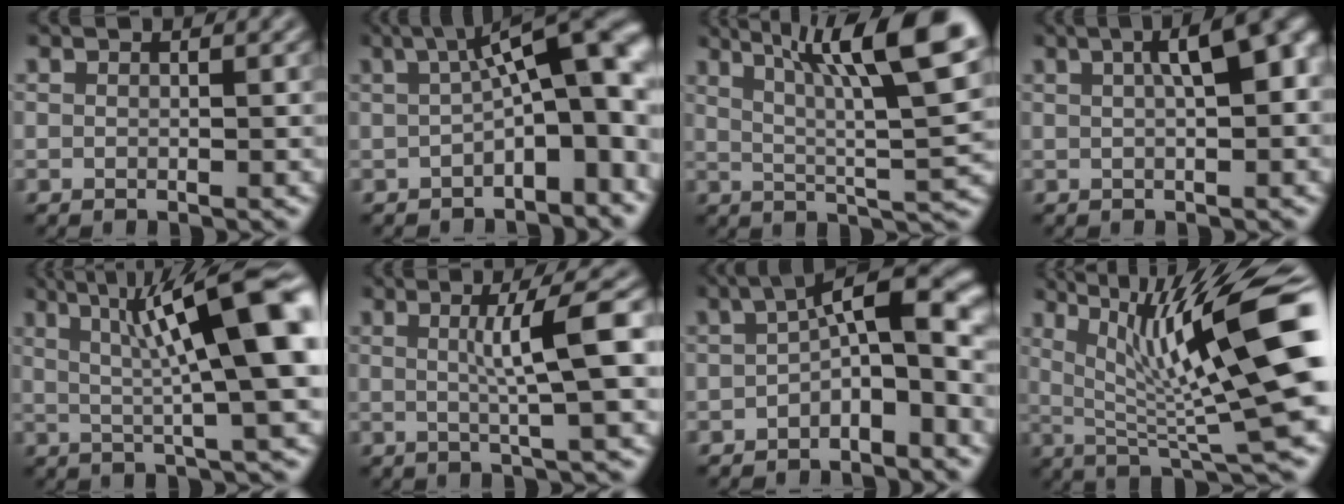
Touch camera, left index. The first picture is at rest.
{"total": 9.2, "force": [0.3, 2.9, 8.8], "torque": [-0.115, 0.020, -0.002]}
{"total": 11.7, "force": [5.4, 2.4, 10.1], "torque": [-0.153, 0.013, 0.088]}
{"total": 6.6, "force": [1.7, 1.9, 6.1], "torque": [-0.067, 0.019, 0.023]}
{"total": 11.6, "force": [3.0, 2.2, 11.0], "torque": [-0.148, 0.016, 0.041]}
{"total": 6.1, "force": [0.9, 1.0, 5.9], "torque": [-0.086, 0.012, 0.012]}
{"total": 7.2, "force": [-0.6, 2.7, 6.6], "torque": [-0.094, 0.024, -0.028]}
{"total": 12.9, "force": [3.1, 2.5, 12.2], "torque": [-0.189, 0.013, 0.056]}